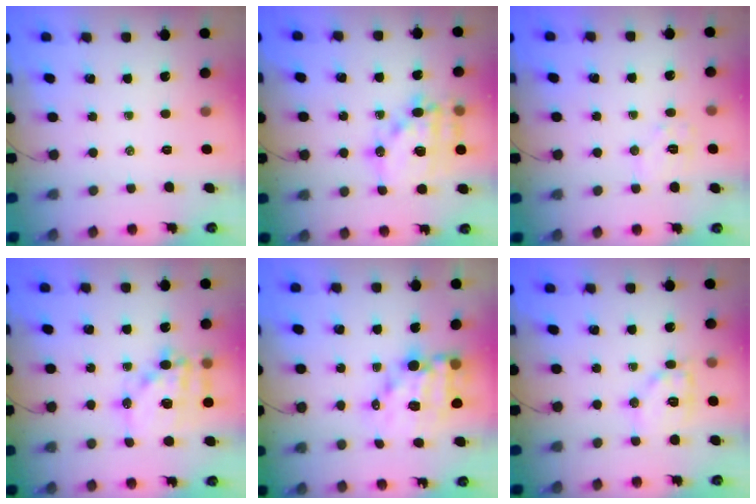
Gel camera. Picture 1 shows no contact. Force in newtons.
{"total": 17.4, "press": 17.1, "slide": 3.2}
{"total": 6.5, "press": 6.5, "slide": 0.7}
{"total": 15.6, "press": 15.3, "slide": 3.2}
{"total": 12.5, "press": 11.9, "slide": 3.6}
{"total": 11.3, "press": 11.3, "slide": 0.5}